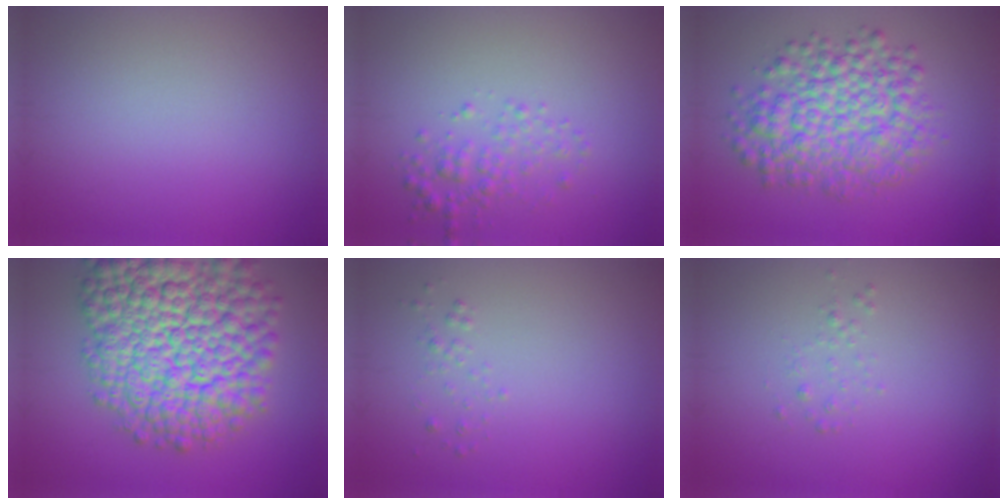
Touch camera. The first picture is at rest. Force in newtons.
{"total": 2.3, "press": 2.3, "slide": 0.1}
{"total": 7.7, "press": 7.7, "slide": 0.1}
{"total": 15.3, "press": 15.3, "slide": 0.7}
{"total": 0.7, "press": 0.7, "slide": 0.1}
{"total": 0.8, "press": 0.8, "slide": 0.1}